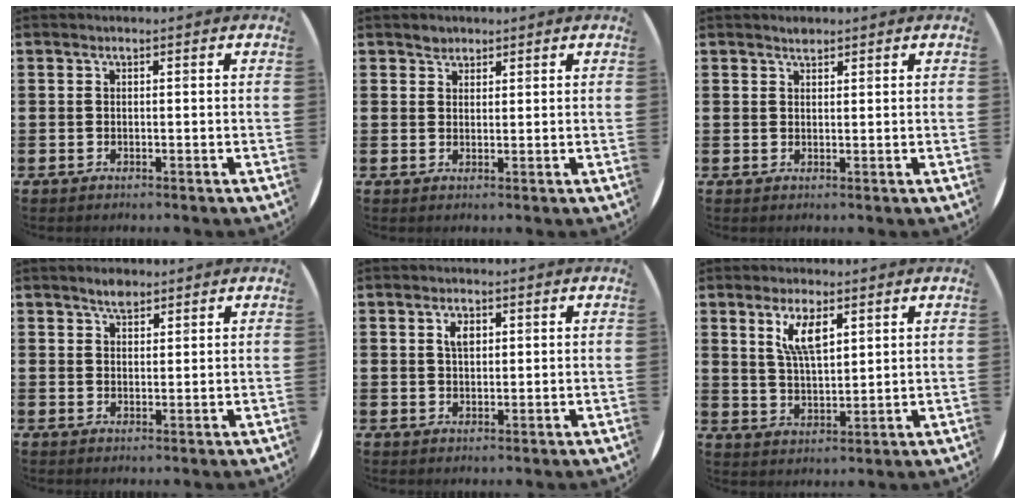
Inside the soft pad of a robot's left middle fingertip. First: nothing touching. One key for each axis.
{"total": 1.6, "fx": 1.4, "fy": 0.7, "fz": 0.0, "tx": 0.007, "ty": -0.001, "tz": 0.026}
{"total": 1.1, "fx": 1.1, "fy": 0.2, "fz": 0.0, "tx": 0.008, "ty": -0.003, "tz": 0.020}
{"total": 2.5, "fx": 2.2, "fy": 0.9, "fz": 0.7, "tx": -0.007, "ty": 0.001, "tz": 0.040}
{"total": 2.2, "fx": 1.1, "fy": 1.3, "fz": 1.4, "tx": -0.013, "ty": 0.000, "tz": 0.015}
{"total": 5.8, "fx": 3.4, "fy": 1.9, "fz": 4.3, "tx": -0.077, "ty": 0.000, "tz": 0.055}